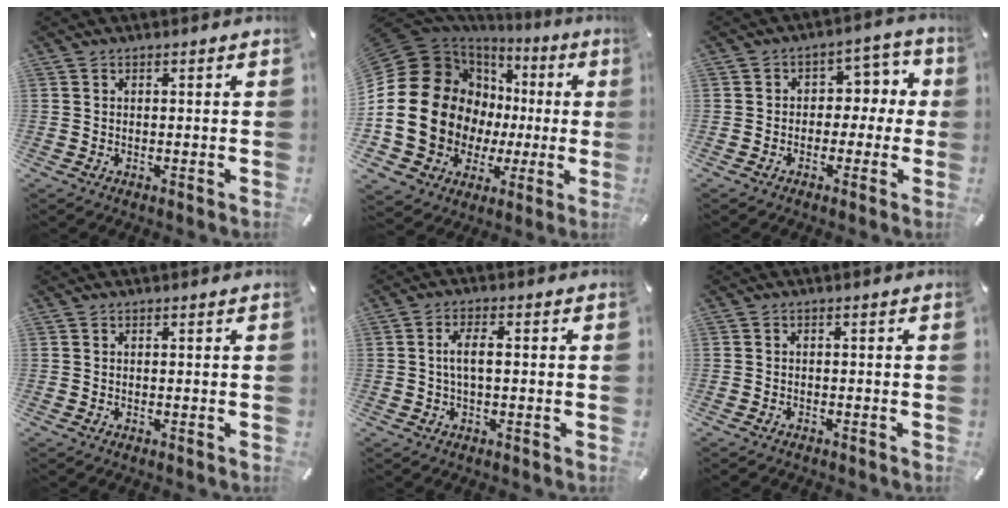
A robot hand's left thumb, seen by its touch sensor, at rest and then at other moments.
{"total": 25.7, "force": [1.7, 20.1, 15.8], "torque": [-0.319, -0.035, 0.068]}
{"total": 6.7, "force": [-0.6, 5.7, 3.4], "torque": [-0.038, 0.013, -0.019]}
{"total": 0.0}
{"total": 4.7, "force": [-0.1, 1.9, 4.3], "torque": [-0.087, 0.006, -0.006]}
{"total": 1.1, "force": [-0.9, 0.5, 0.2], "torque": [-0.004, 0.004, -0.022]}